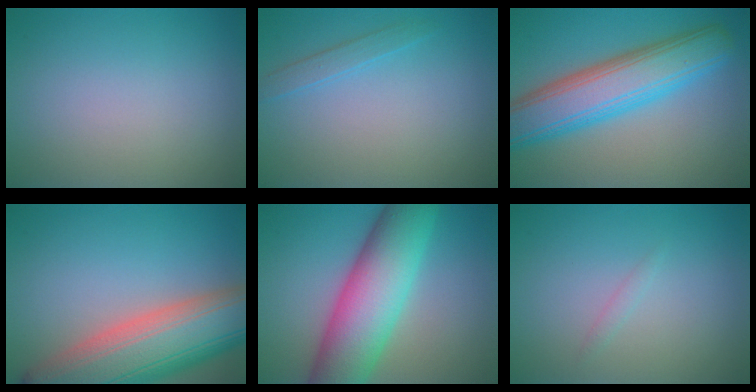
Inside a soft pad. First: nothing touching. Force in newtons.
{"total": 1.3, "press": 1.3, "slide": 0.1}
{"total": 8.5, "press": 8.5, "slide": 0.2}
{"total": 12.9, "press": 12.9, "slide": 0.6}
{"total": 11.1, "press": 11.1, "slide": 0.5}
{"total": 0.6, "press": 0.6, "slide": 0.0}